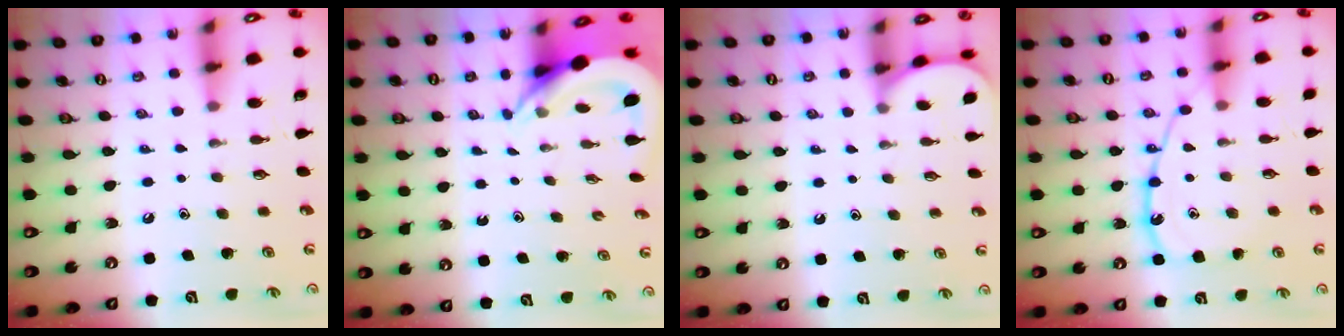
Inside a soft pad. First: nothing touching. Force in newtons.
{"total": 5.7, "press": 5.7, "slide": 0.6}
{"total": 0.7, "press": 0.7, "slide": 0.1}
{"total": 13.1, "press": 13.1, "slide": 1.0}